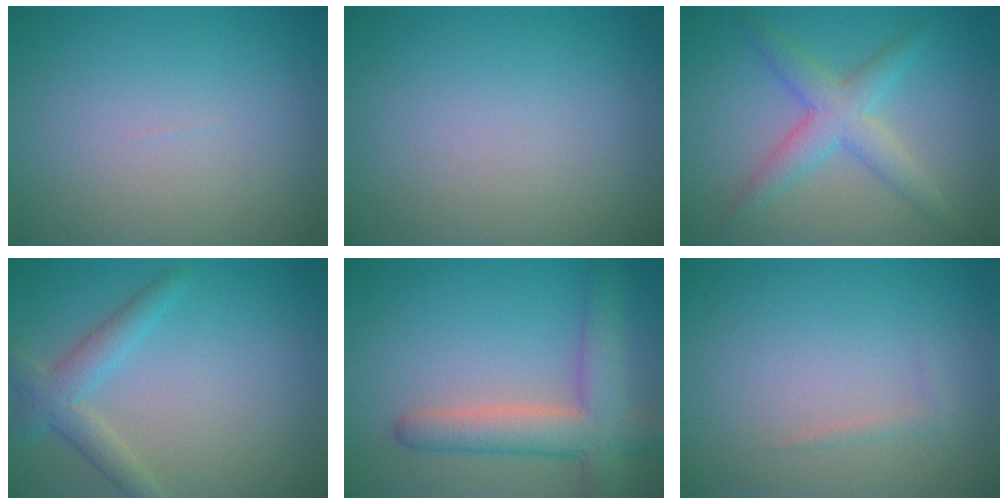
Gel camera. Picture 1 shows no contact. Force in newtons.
{"total": 0.0}
{"total": 3.8, "press": 3.8, "slide": 0.1}
{"total": 3.1, "press": 3.1, "slide": 0.1}
{"total": 5.8, "press": 5.8, "slide": 0.5}
{"total": 0.6, "press": 0.6, "slide": 0.0}